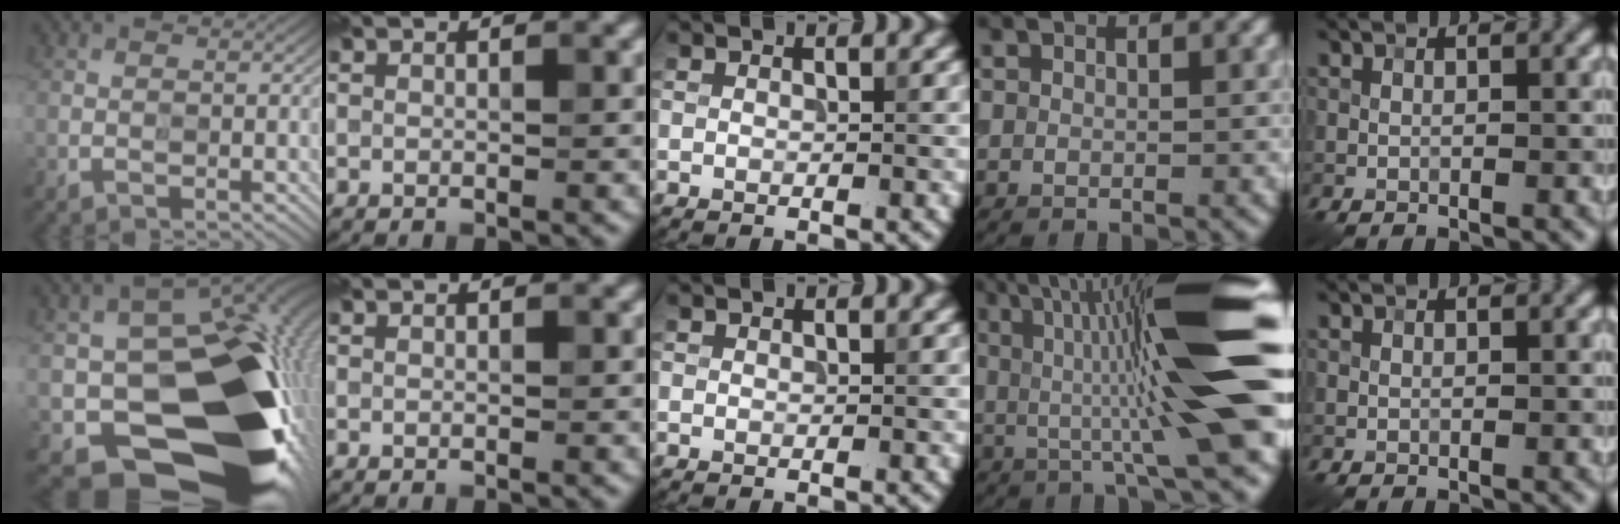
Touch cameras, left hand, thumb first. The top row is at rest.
{"thumb": {"total": 21.0, "force": [-5.9, 14.6, 13.9], "torque": [-0.194, -0.051, -0.072]}, "ring": {"total": 15.0, "force": [1.3, 2.3, 14.8], "torque": [-0.202, 0.022, 0.012]}}